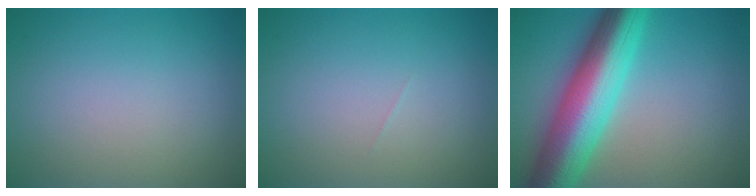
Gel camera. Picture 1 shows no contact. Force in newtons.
{"total": 0.0}
{"total": 11.4, "press": 11.4, "slide": 0.2}